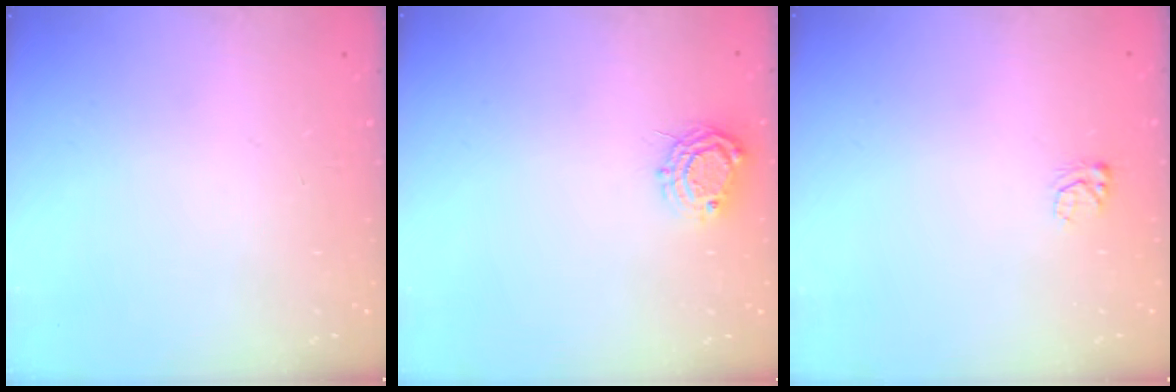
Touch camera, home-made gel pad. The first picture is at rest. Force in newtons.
{"total": 7.8, "press": 7.7, "slide": 0.4}
{"total": 3.9, "press": 3.8, "slide": 0.6}